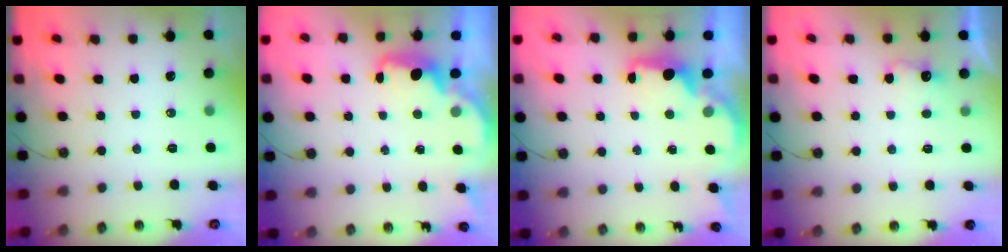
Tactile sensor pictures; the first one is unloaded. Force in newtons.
{"total": 2.1, "press": 2.0, "slide": 0.7}
{"total": 2.4, "press": 2.3, "slide": 0.8}
{"total": 3.2, "press": 3.1, "slide": 0.9}